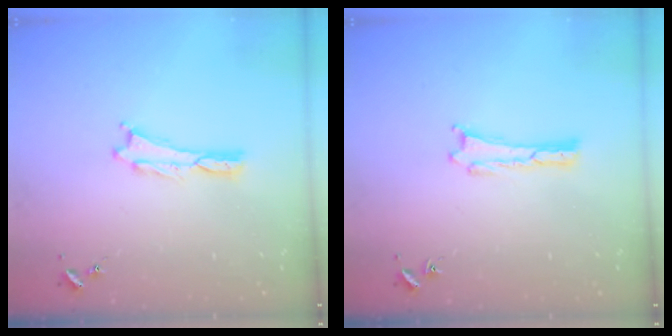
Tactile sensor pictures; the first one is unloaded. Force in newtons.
{"total": 0.0}